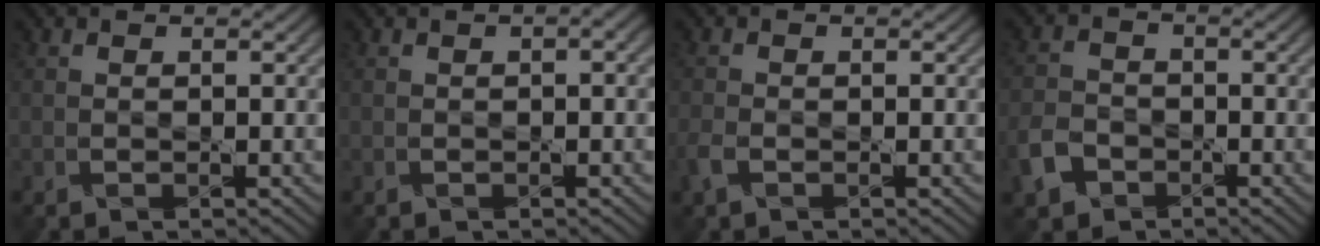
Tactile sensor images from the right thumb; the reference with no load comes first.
{"total": 1.5, "force": [0.2, 0.7, 1.3], "torque": [-0.024, 0.002, 0.006]}
{"total": 2.3, "force": [-1.2, 1.3, 1.5], "torque": [-0.047, -0.003, -0.027]}
{"total": 4.6, "force": [-2.8, 3.2, 1.8], "torque": [-0.053, -0.004, -0.065]}